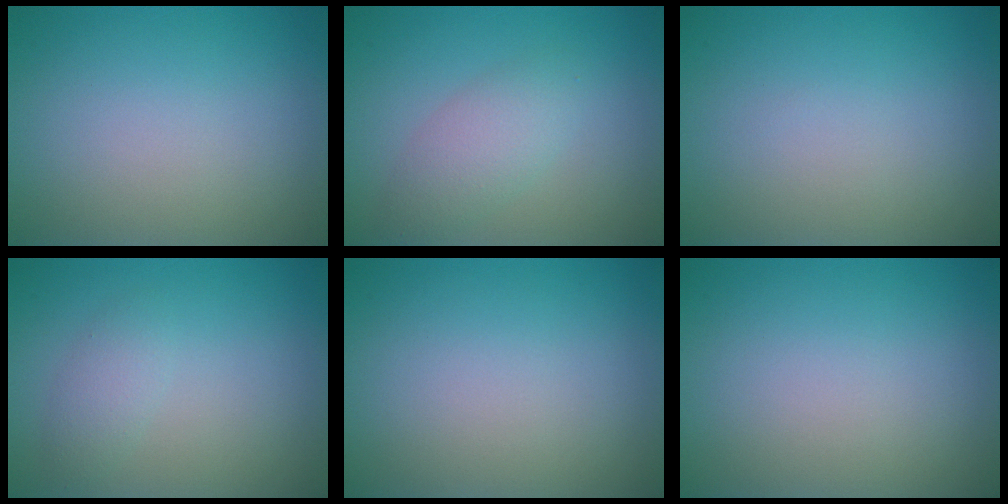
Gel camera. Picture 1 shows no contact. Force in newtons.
{"total": 2.8, "press": 2.8, "slide": 0.2}
{"total": 0.0}
{"total": 1.6, "press": 1.6, "slide": 0.1}
{"total": 0.0}
{"total": 0.0}